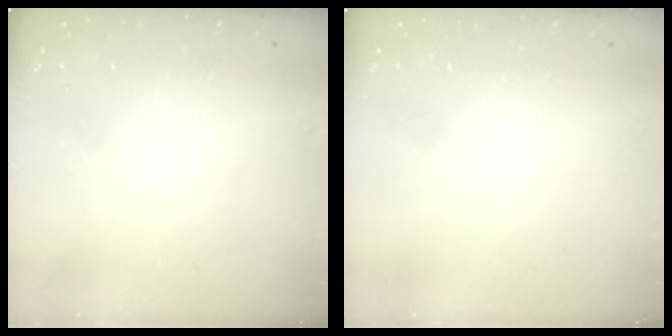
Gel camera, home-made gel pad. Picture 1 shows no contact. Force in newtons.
{"total": 1.6, "press": 1.6, "slide": 0.1}